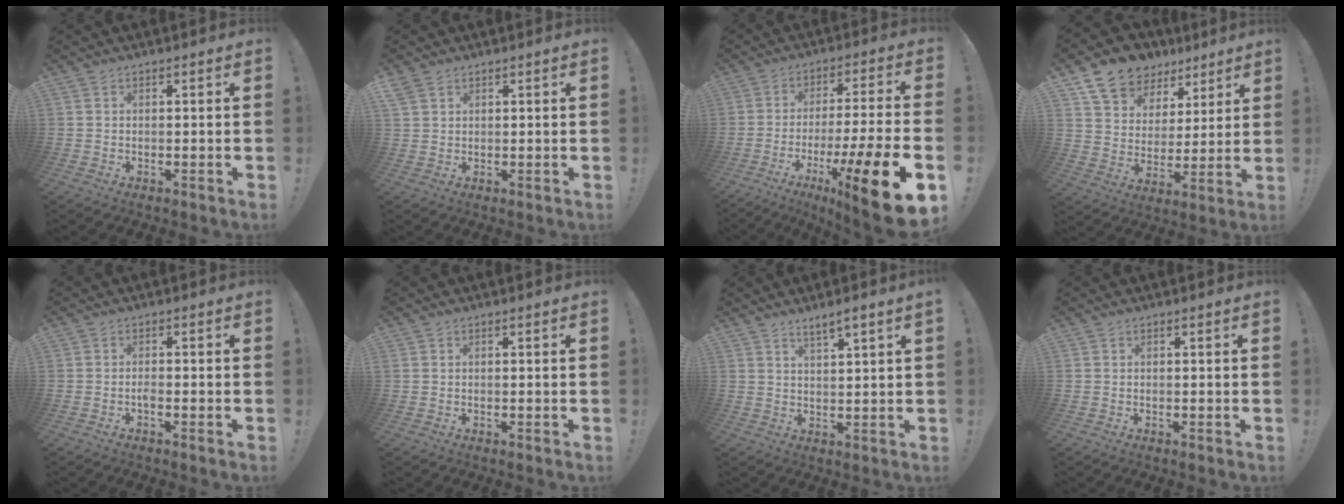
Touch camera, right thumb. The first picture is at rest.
{"total": 3.0, "force": [2.2, 1.7, 1.1], "torque": [-0.017, -0.010, 0.041]}
{"total": 20.0, "force": [-9.8, 1.9, 17.3], "torque": [-0.273, 0.051, -0.152]}
{"total": 11.8, "force": [8.3, 7.8, 3.0], "torque": [-0.055, -0.056, 0.160]}
{"total": 1.6, "force": [-1.2, 0.2, 1.1], "torque": [-0.026, 0.003, -0.020]}
{"total": 0.0}
{"total": 3.7, "force": [2.8, -0.4, 2.4], "torque": [-0.040, -0.018, 0.046]}
{"total": 0.0}